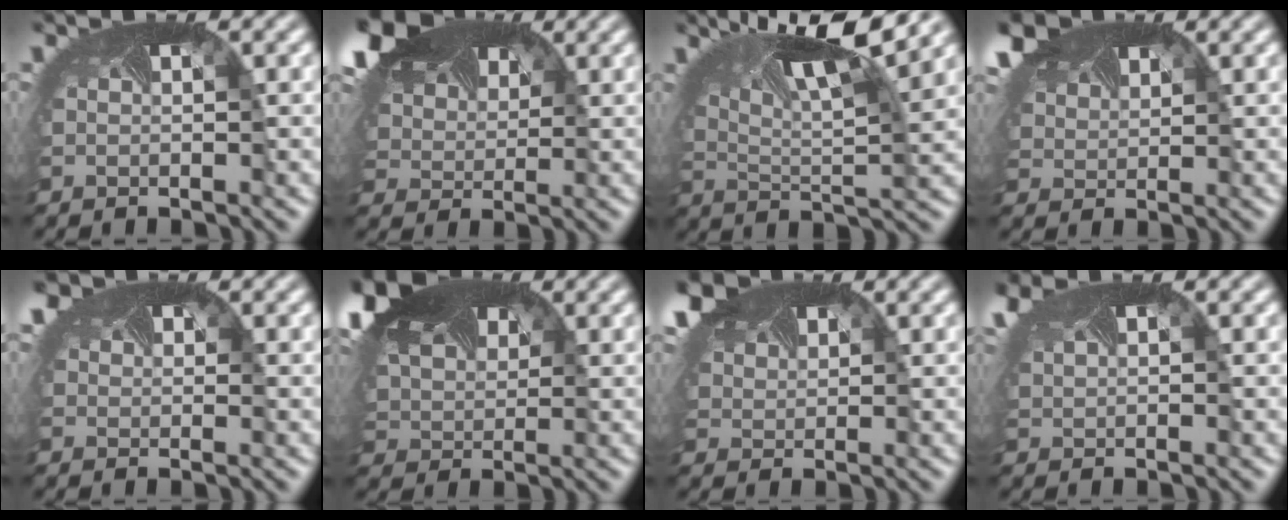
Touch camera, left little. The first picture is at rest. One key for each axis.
{"total": 11.4, "fx": 6.7, "fy": 6.6, "fz": 6.4, "tx": -0.171, "ty": 0.019, "tz": 0.126}
{"total": 9.8, "fx": 5.8, "fy": 2.6, "fz": 7.4, "tx": -0.155, "ty": -0.006, "tz": 0.102}
{"total": 5.3, "fx": 4.1, "fy": 2.5, "fz": 2.2, "tx": -0.084, "ty": 0.005, "tz": 0.081}
{"total": 2.4, "fx": 2.1, "fy": 1.1, "fz": 0.3, "tx": -0.032, "ty": -0.004, "tz": 0.031}
{"total": 11.2, "fx": 5.7, "fy": 6.8, "fz": 6.7, "tx": -0.193, "ty": 0.019, "tz": 0.115}
{"total": 5.2, "fx": 4.0, "fy": 2.6, "fz": 2.1, "tx": -0.081, "ty": 0.005, "tz": 0.079}
{"total": 3.5, "fx": 2.3, "fy": 1.4, "fz": 2.2, "tx": -0.077, "ty": 0.003, "tz": 0.049}